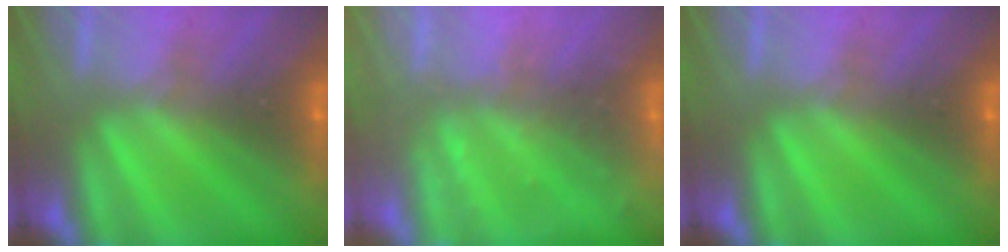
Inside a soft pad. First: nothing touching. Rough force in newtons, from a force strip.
{"total": 2.2}
{"total": 0.0}